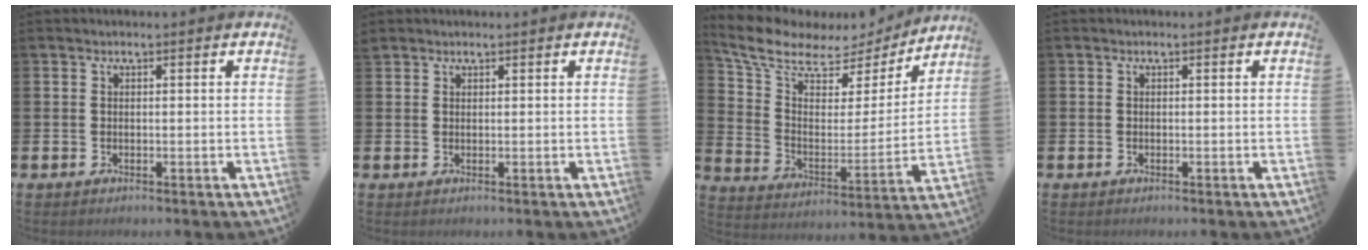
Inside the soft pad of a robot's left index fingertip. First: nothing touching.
{"total": 1.2, "force": [1.2, 0.4, 0.0], "torque": [0.008, 0.000, 0.020]}
{"total": 8.7, "force": [7.0, 4.2, 2.9], "torque": [-0.103, -0.041, 0.120]}
{"total": 0.0}